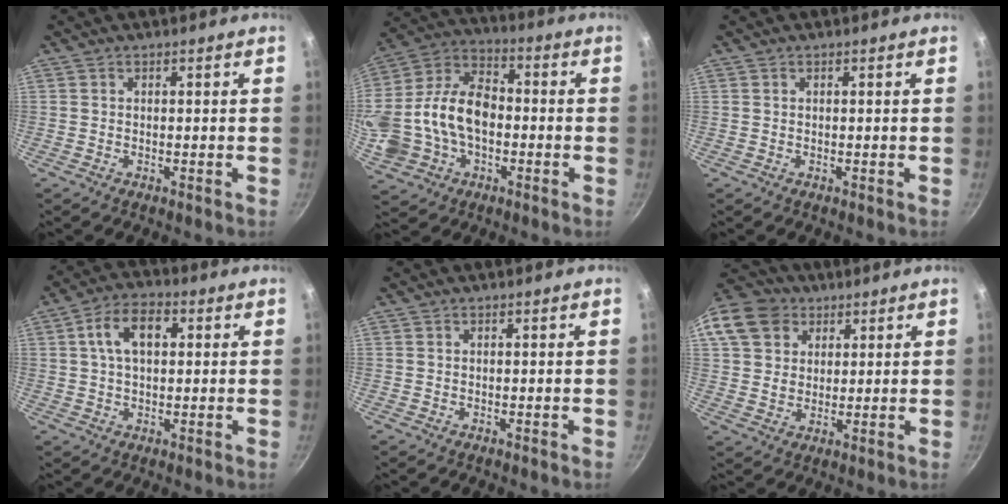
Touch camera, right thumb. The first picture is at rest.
{"total": 20.6, "force": [-2.4, 14.3, 14.6], "torque": [-0.285, 0.048, -0.045]}
{"total": 0.0}
{"total": 8.9, "force": [2.0, 5.3, 6.8], "torque": [-0.099, 0.015, 0.025]}
{"total": 0.0}
{"total": 14.3, "force": [6.1, 11.4, 6.2], "torque": [-0.114, 0.014, 0.106]}